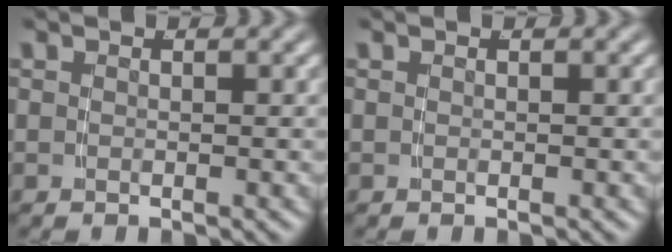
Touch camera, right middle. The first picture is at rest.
{"total": 0.0}